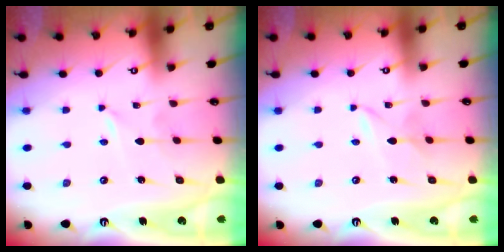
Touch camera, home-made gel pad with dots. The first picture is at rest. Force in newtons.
{"total": 1.5, "press": 1.5, "slide": 0.2}